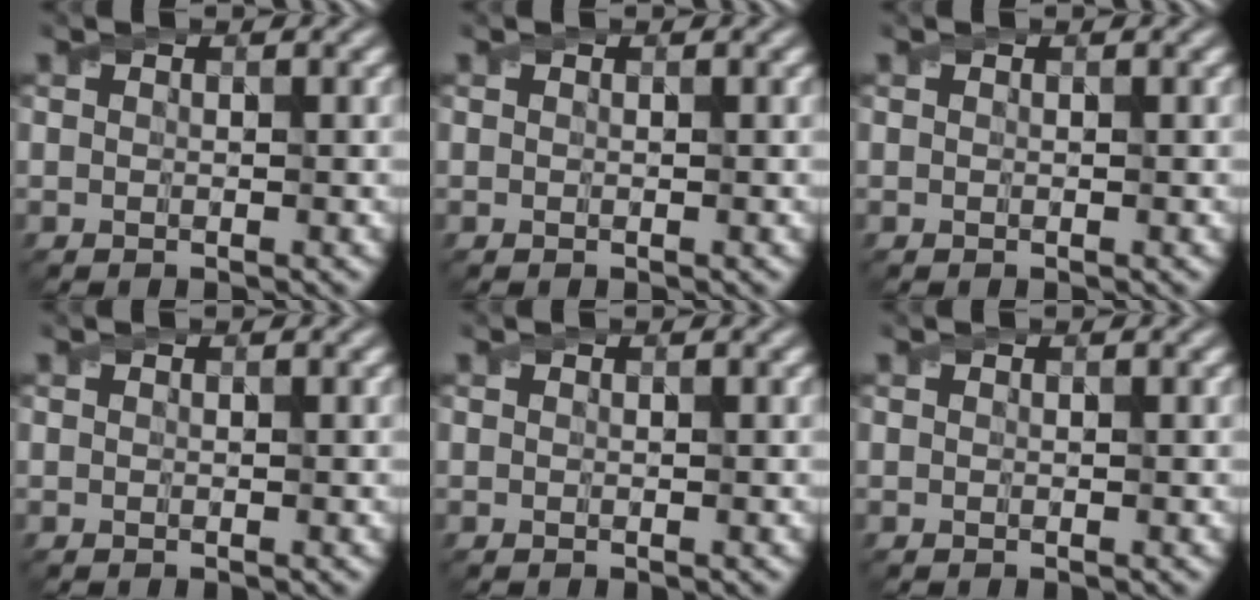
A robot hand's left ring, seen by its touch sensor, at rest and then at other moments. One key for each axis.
{"total": 0.0}
{"total": 0.0}
{"total": 0.0}
{"total": 0.0}
{"total": 0.0}